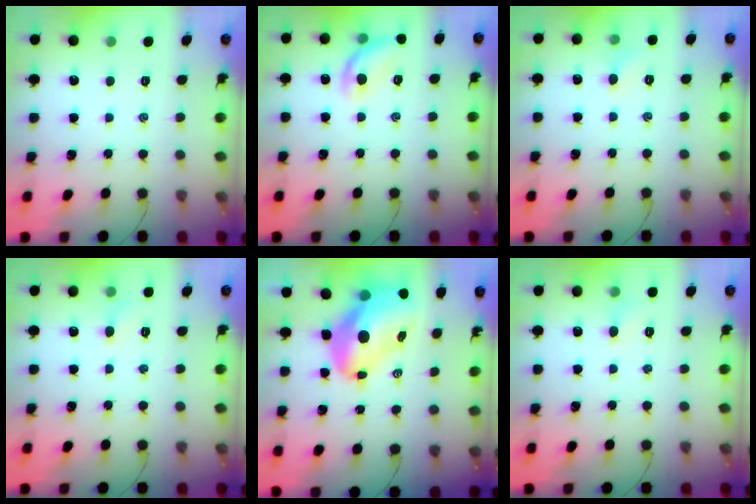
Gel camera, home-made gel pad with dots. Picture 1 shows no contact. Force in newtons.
{"total": 10.6, "press": 10.5, "slide": 1.5}
{"total": 3.4, "press": 3.3, "slide": 1.1}
{"total": 3.0, "press": 2.8, "slide": 1.0}
{"total": 14.4, "press": 13.8, "slide": 3.8}
{"total": 3.0, "press": 2.8, "slide": 1.0}